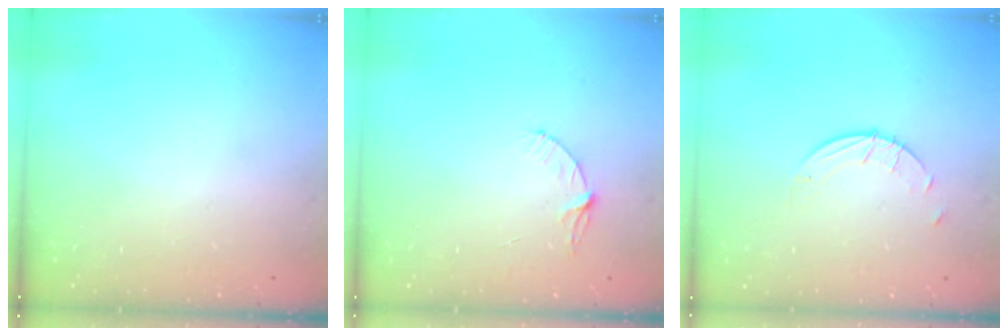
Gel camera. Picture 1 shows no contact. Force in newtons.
{"total": 4.0, "press": 4.0, "slide": 0.4}
{"total": 2.6, "press": 2.6, "slide": 0.2}